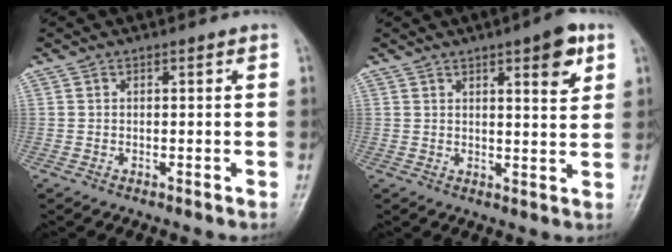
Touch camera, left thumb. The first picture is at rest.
{"total": 7.2, "force": [3.6, 1.9, 5.9], "torque": [-0.068, -0.017, 0.046]}